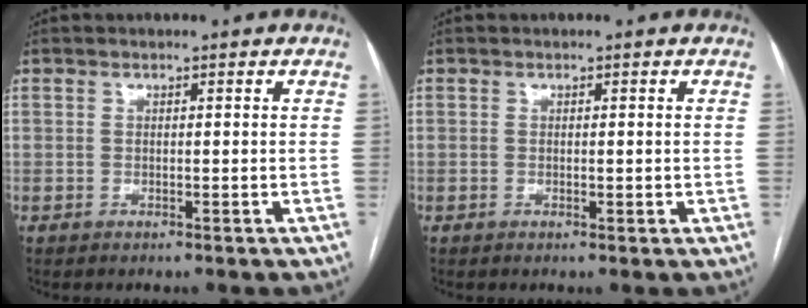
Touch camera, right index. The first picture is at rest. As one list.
[{"total": 1.1, "force": [0.0, 0.5, 0.9], "torque": [-0.015, -0.001, 0.003]}]